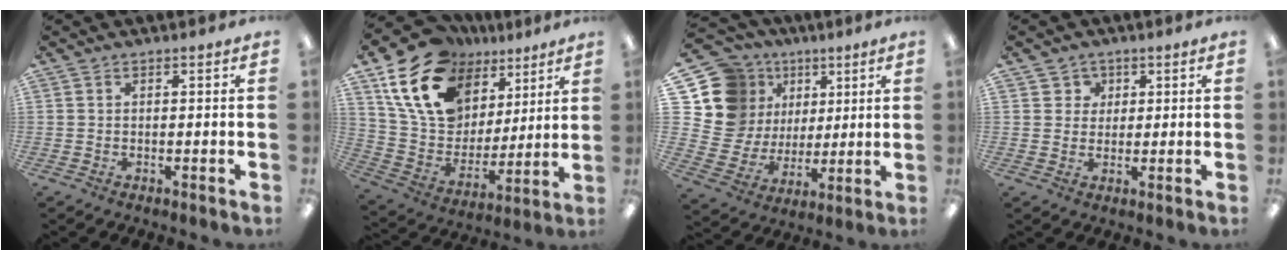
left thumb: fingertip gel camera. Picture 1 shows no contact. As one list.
[{"total": 20.6, "force": [11.2, 14.1, 10.0], "torque": [-0.193, -0.040, 0.212]}, {"total": 18.4, "force": [7.0, 16.0, 5.9], "torque": [-0.139, -0.041, 0.156]}, {"total": 3.9, "force": [1.7, 3.6, 0.1], "torque": [-0.001, 0.003, 0.027]}]